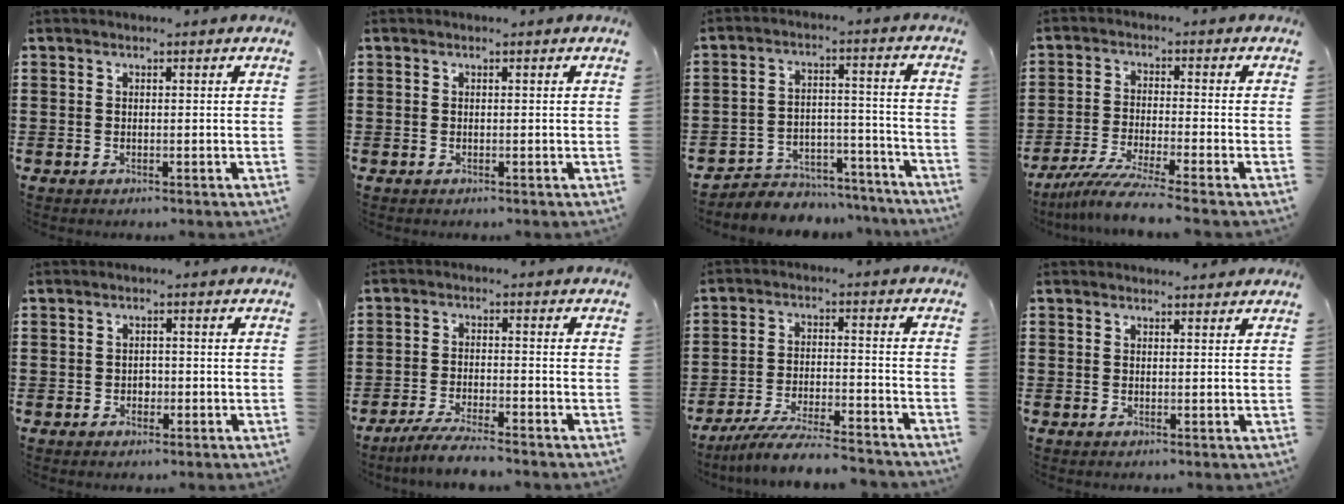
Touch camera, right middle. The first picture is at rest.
{"total": 0.0}
{"total": 5.4, "force": [-5.2, 1.5, 0.1], "torque": [-0.002, 0.019, -0.107]}
{"total": 5.7, "force": [-4.9, -0.6, 2.9], "torque": [-0.067, -0.022, -0.095]}
{"total": 1.4, "force": [-0.4, 1.1, 0.7], "torque": [-0.015, 0.003, -0.009]}
{"total": 4.2, "force": [-3.9, 0.0, 1.7], "torque": [-0.036, -0.006, -0.076]}
{"total": 6.8, "force": [-6.2, 0.3, 2.6], "torque": [-0.058, -0.007, -0.121]}
{"total": 0.8, "force": [0.8, 0.2, 0.0], "torque": [0.006, -0.004, 0.012]}